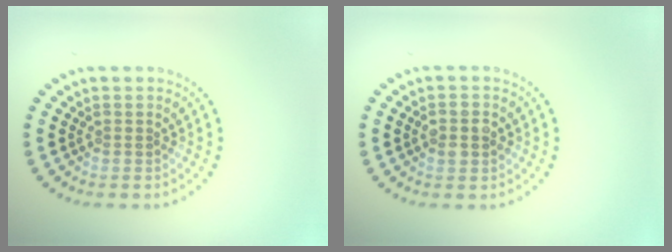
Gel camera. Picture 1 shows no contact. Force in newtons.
{"total": 2.5, "press": 2.5, "slide": 0.1}